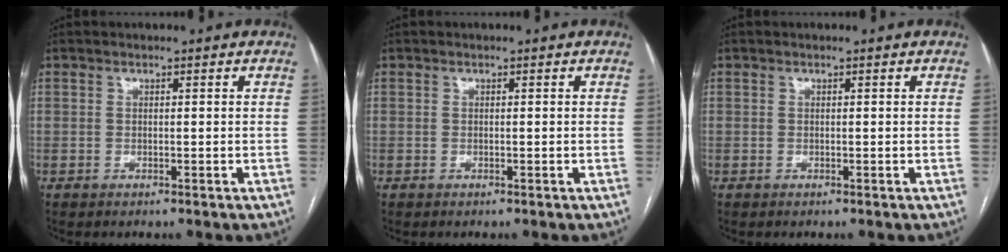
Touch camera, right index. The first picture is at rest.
{"total": 0.0}
{"total": 0.0}